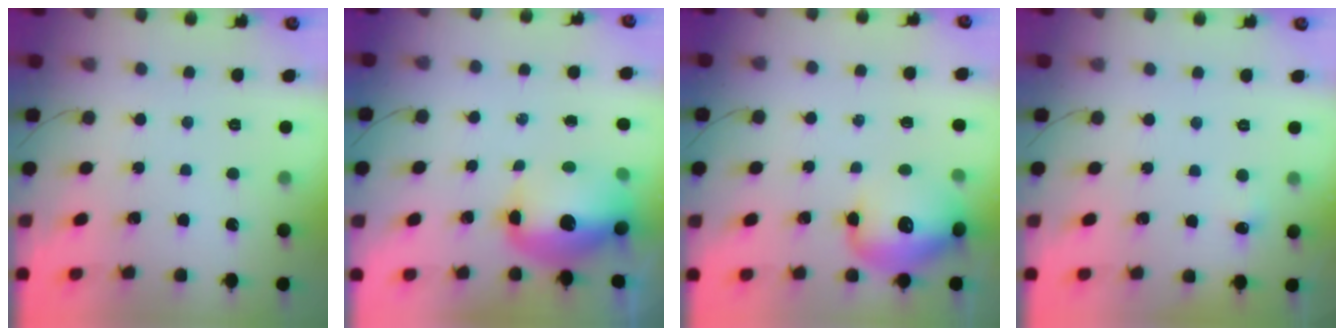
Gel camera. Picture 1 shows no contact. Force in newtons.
{"total": 13.0, "press": 12.7, "slide": 2.9}
{"total": 13.8, "press": 13.3, "slide": 3.8}
{"total": 3.7, "press": 3.5, "slide": 1.0}